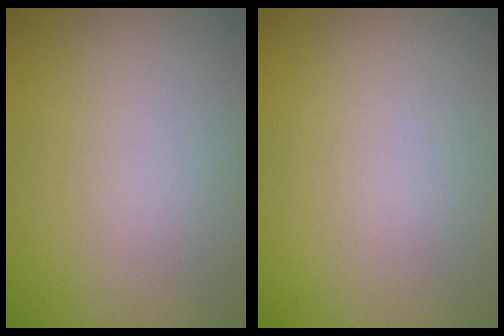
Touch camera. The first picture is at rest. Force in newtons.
{"total": 0.0}